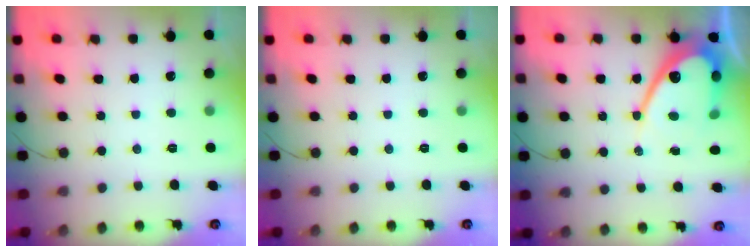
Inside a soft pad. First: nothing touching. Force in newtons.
{"total": 0.0}
{"total": 14.0, "press": 14.0, "slide": 0.9}